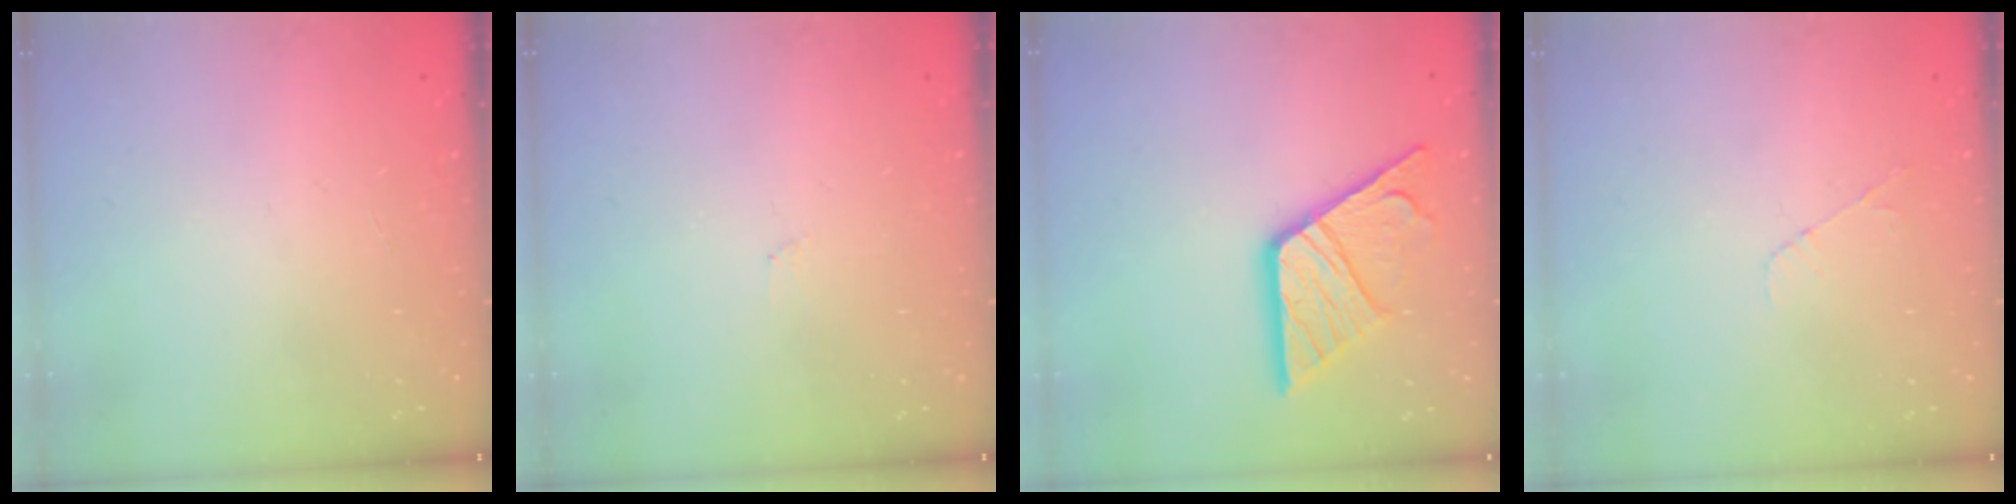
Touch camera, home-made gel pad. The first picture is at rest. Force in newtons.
{"total": 2.8, "press": 2.8, "slide": 0.4}
{"total": 17.3, "press": 17.2, "slide": 1.7}
{"total": 4.0, "press": 4.0, "slide": 0.6}